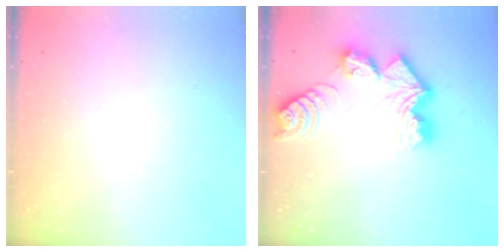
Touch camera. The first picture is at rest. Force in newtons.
{"total": 14.4, "press": 14.3, "slide": 1.6}